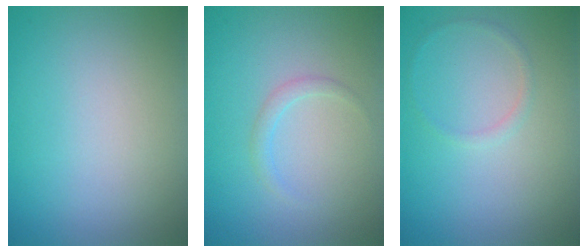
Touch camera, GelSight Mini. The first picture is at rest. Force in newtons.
{"total": 1.1, "press": 1.1, "slide": 0.1}
{"total": 0.8, "press": 0.8, "slide": 0.1}